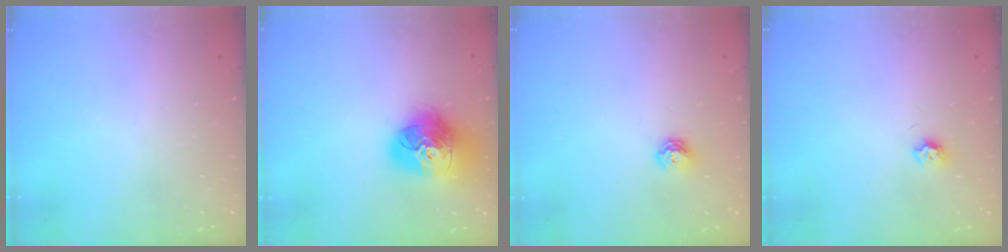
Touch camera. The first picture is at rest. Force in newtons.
{"total": 18.8, "press": 18.6, "slide": 2.1}
{"total": 5.2, "press": 5.2, "slide": 0.5}
{"total": 4.6, "press": 4.6, "slide": 0.5}